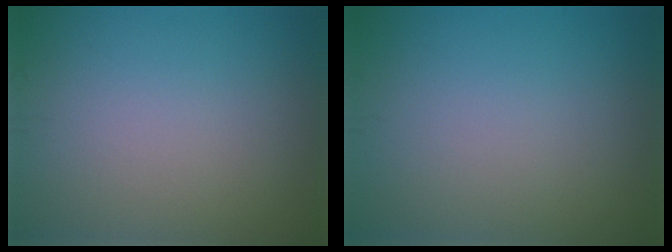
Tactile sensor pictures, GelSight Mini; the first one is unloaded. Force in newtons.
{"total": 0.0}